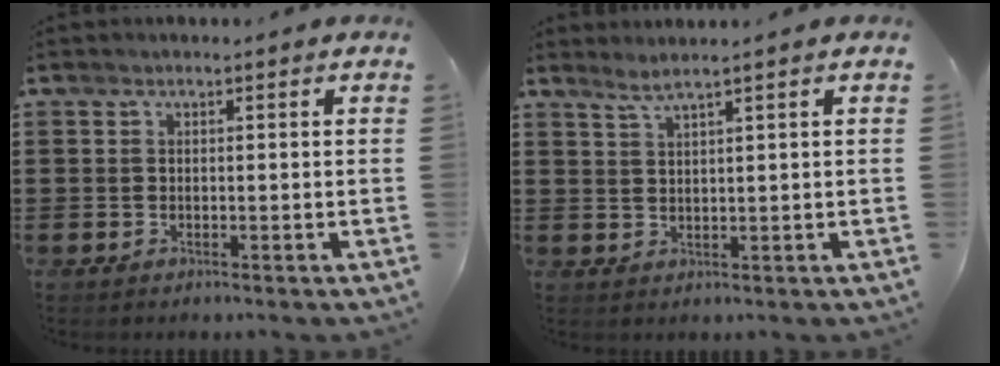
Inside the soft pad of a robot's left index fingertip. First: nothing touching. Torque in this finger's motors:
{"motor_torque": [2.14, 0.00, -0.04, 0.00]}